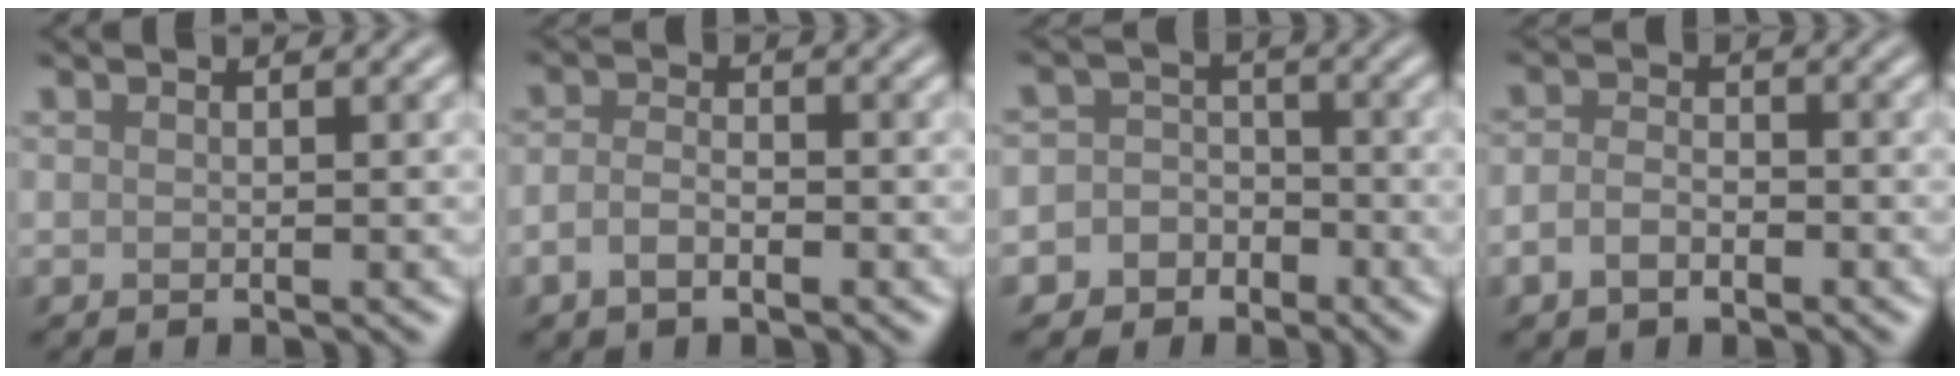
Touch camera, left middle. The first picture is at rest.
{"total": 2.2, "force": [-1.1, 1.2, 1.6], "torque": [-0.032, 0.001, -0.025]}
{"total": 5.5, "force": [-2.9, 4.6, 0.4], "torque": [0.022, 0.002, -0.068]}
{"total": 2.4, "force": [-1.2, 1.5, 1.5], "torque": [-0.030, 0.001, -0.028]}